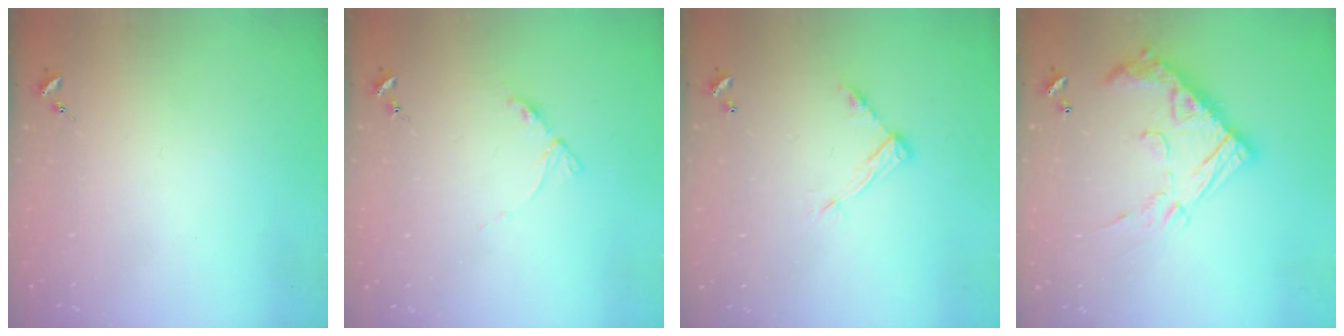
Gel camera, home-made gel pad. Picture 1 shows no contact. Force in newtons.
{"total": 6.9, "press": 6.8, "slide": 0.7}
{"total": 9.2, "press": 9.2, "slide": 0.1}
{"total": 20.8, "press": 20.8, "slide": 0.6}